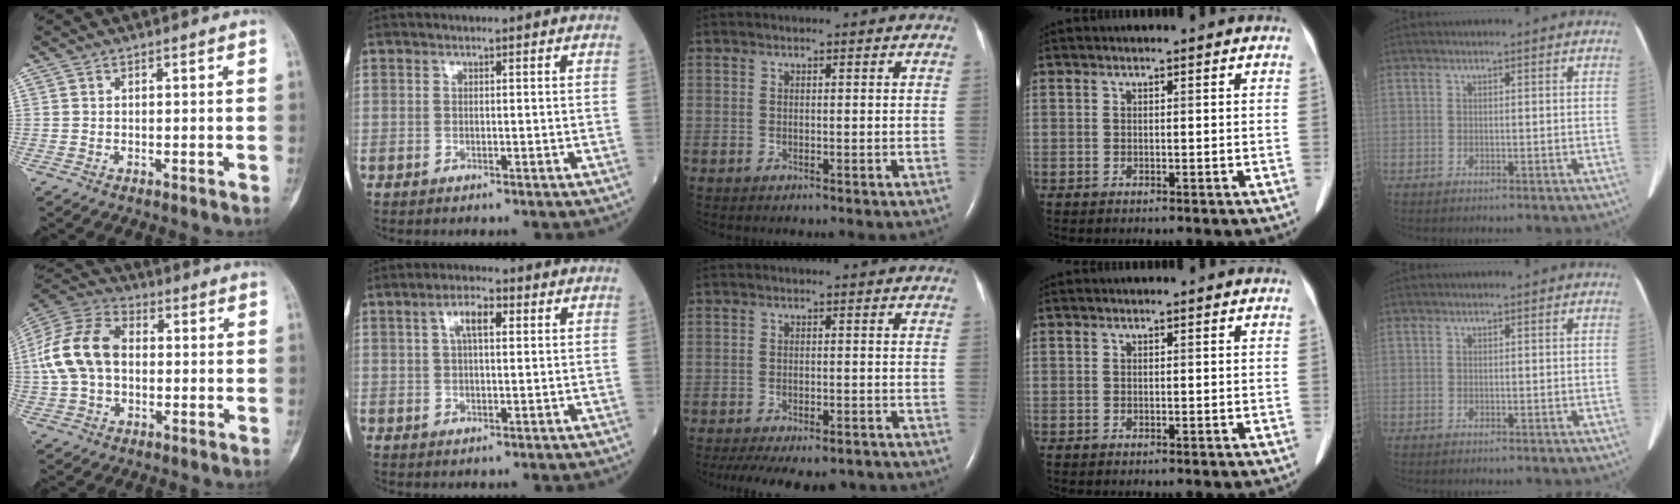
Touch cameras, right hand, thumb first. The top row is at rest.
{"thumb": {"total": 14.1, "force": [0.3, 9.7, 10.2], "torque": [-0.202, 0.034, -0.003]}, "index": {"total": 4.6, "force": [1.6, 1.4, 4.1], "torque": [-0.078, 0.012, 0.029]}, "middle": {"total": 15.4, "force": [-12.6, 5.5, 7.0], "torque": [-0.153, -0.012, -0.162]}}